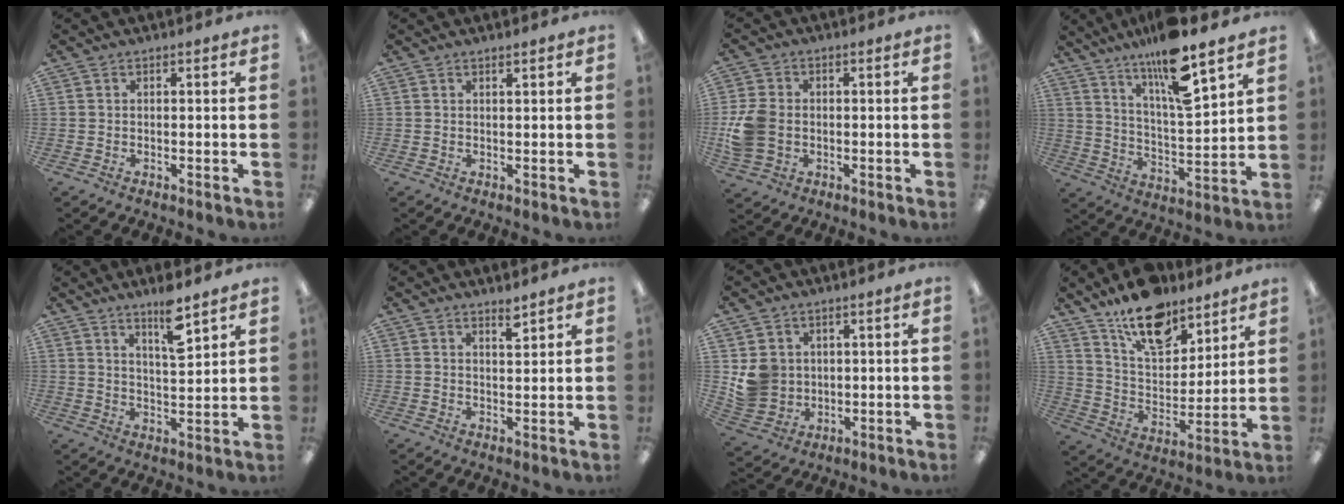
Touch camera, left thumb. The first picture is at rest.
{"total": 0.8, "force": [0.7, 0.0, 0.4], "torque": [-0.008, 0.000, 0.013]}
{"total": 8.8, "force": [-0.9, 7.1, 5.2], "torque": [-0.107, 0.014, -0.011]}
{"total": 13.6, "force": [10.7, 2.1, 8.2], "torque": [-0.149, -0.065, 0.179]}
{"total": 8.4, "force": [5.9, 1.9, 5.6], "torque": [-0.086, -0.036, 0.096]}
{"total": 3.2, "force": [2.8, 0.6, 1.5], "torque": [-0.011, -0.018, 0.044]}
{"total": 7.3, "force": [1.8, 6.9, 1.6], "torque": [-0.028, 0.003, 0.044]}
{"total": 16.7, "force": [12.3, 7.9, 7.9], "torque": [-0.128, -0.070, 0.220]}